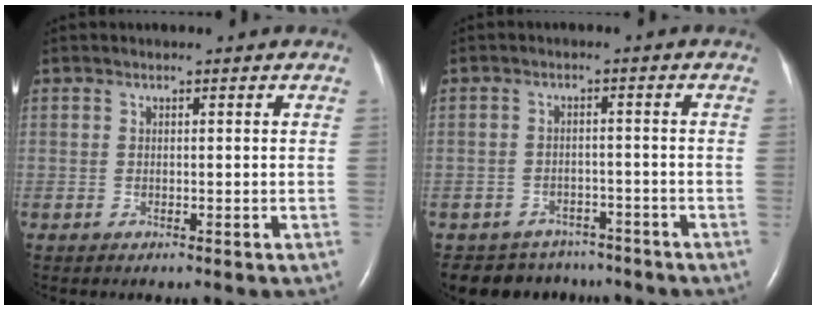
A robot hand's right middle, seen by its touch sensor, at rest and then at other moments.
{"total": 7.1, "force": [-6.2, 3.6, -0.1], "torque": [0.002, 0.015, -0.081]}